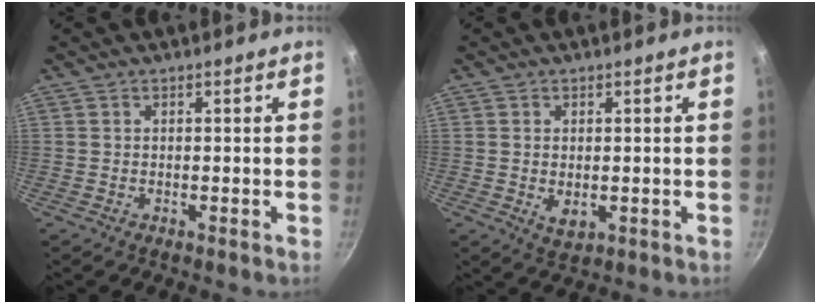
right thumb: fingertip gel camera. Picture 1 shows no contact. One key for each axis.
{"total": 3.5, "fx": -0.3, "fy": 2.2, "fz": 2.7, "tx": -0.045, "ty": -0.010, "tz": 0.001}